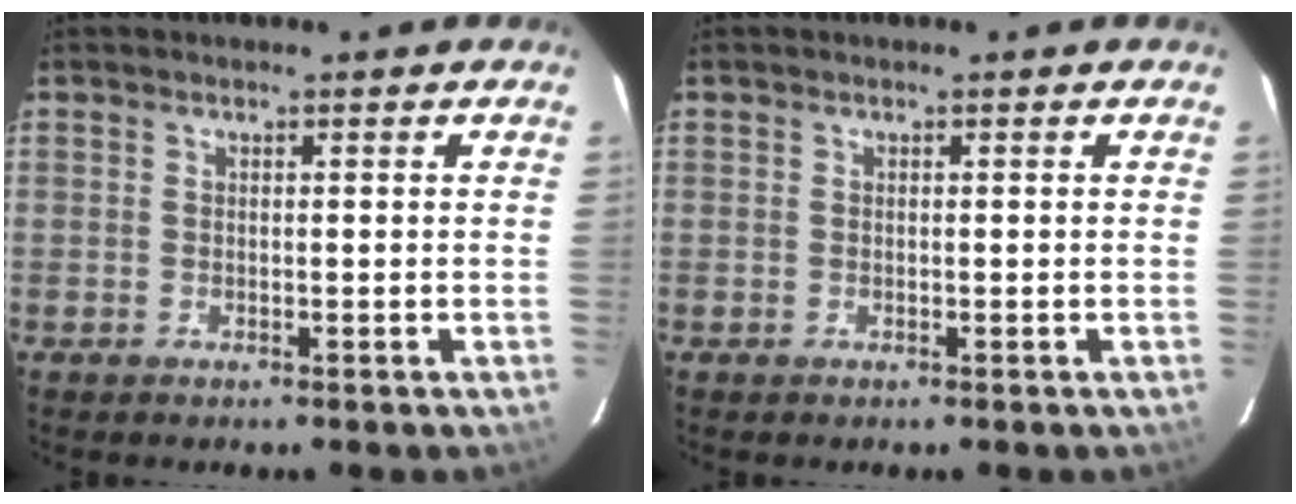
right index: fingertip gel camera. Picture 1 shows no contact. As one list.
[{"total": 0.0}]